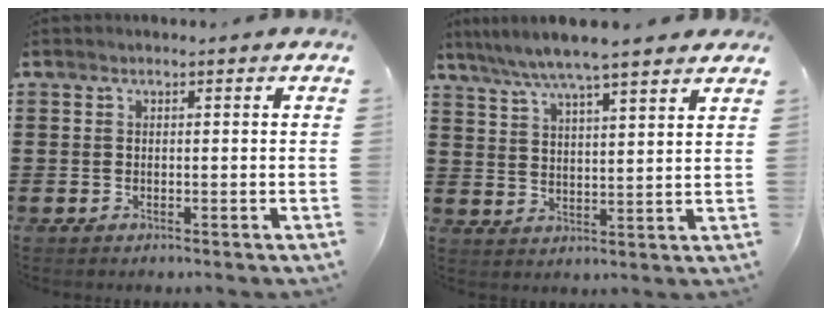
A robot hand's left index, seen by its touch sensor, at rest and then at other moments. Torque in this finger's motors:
{"motor_torque": [2.14, 0.00, 0.87, 0.21]}